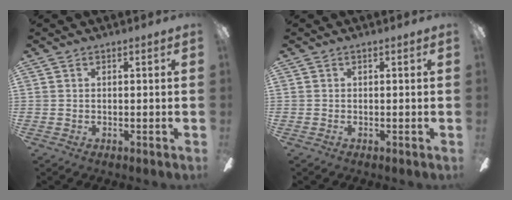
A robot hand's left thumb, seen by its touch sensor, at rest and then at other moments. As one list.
[{"total": 0.0}]